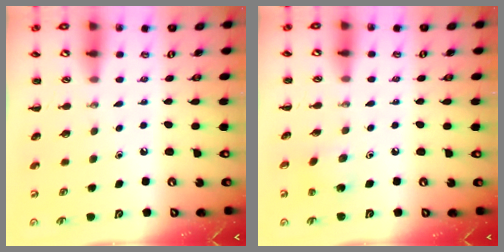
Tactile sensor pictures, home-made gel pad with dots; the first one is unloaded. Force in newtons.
{"total": 1.7, "press": 1.5, "slide": 0.6}